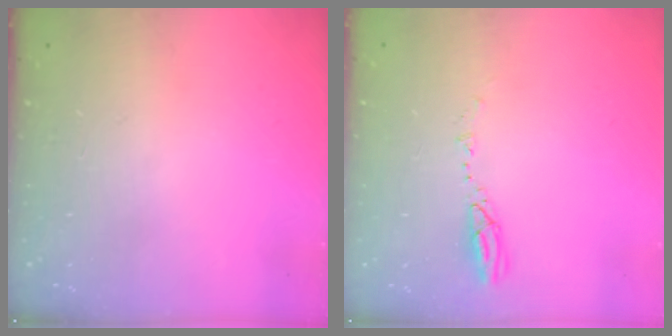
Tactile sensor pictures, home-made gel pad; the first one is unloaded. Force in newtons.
{"total": 5.2, "press": 5.2, "slide": 0.4}